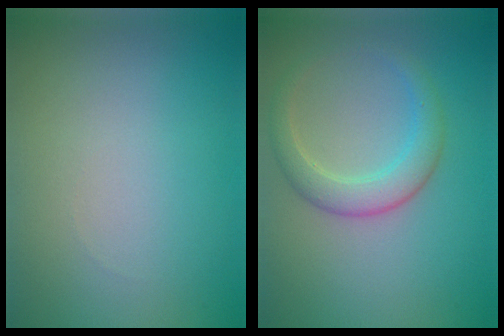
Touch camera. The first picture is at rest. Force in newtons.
{"total": 3.1, "press": 3.1, "slide": 0.3}